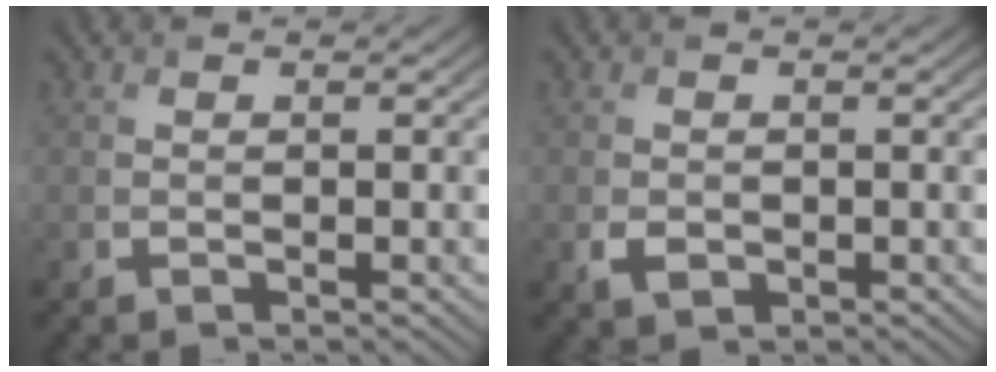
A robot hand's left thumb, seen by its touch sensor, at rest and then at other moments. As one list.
[{"total": 1.6, "force": [-0.5, 1.3, 0.9], "torque": [-0.019, -0.008, -0.009]}]